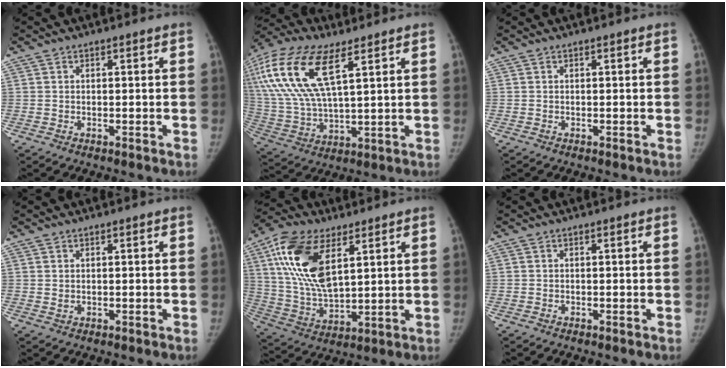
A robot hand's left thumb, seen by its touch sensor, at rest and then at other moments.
{"total": 21.3, "force": [8.8, 8.9, 17.3], "torque": [-0.388, -0.003, 0.170]}
{"total": 0.0}
{"total": 0.7, "force": [0.4, 0.5, 0.4], "torque": [-0.001, -0.004, 0.008]}
{"total": 17.8, "force": [7.4, 8.7, 13.6], "torque": [-0.257, -0.022, 0.144]}
{"total": 0.0}